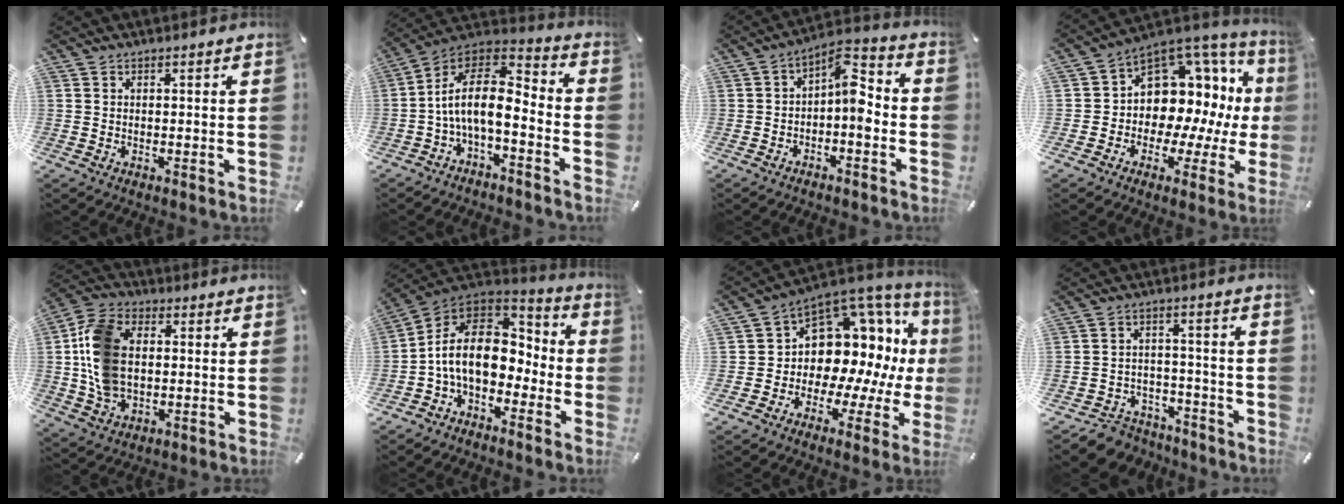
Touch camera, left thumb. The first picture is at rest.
{"total": 12.3, "force": [-2.3, 6.0, 10.4], "torque": [-0.224, -0.001, -0.046]}
{"total": 8.4, "force": [-1.0, 4.4, 7.1], "torque": [-0.103, 0.002, -0.019]}
{"total": 11.6, "force": [3.3, 9.3, 6.1], "torque": [-0.084, -0.057, 0.060]}
{"total": 14.3, "force": [0.5, 10.4, 9.7], "torque": [-0.215, 0.011, 0.012]}
{"total": 14.6, "force": [-1.7, 10.1, 10.4], "torque": [-0.209, 0.012, -0.027]}
{"total": 13.5, "force": [4.4, 10.4, 7.4], "torque": [-0.108, -0.074, 0.083]}
{"total": 6.6, "force": [-4.8, 4.3, 1.5], "torque": [-0.019, 0.033, -0.087]}